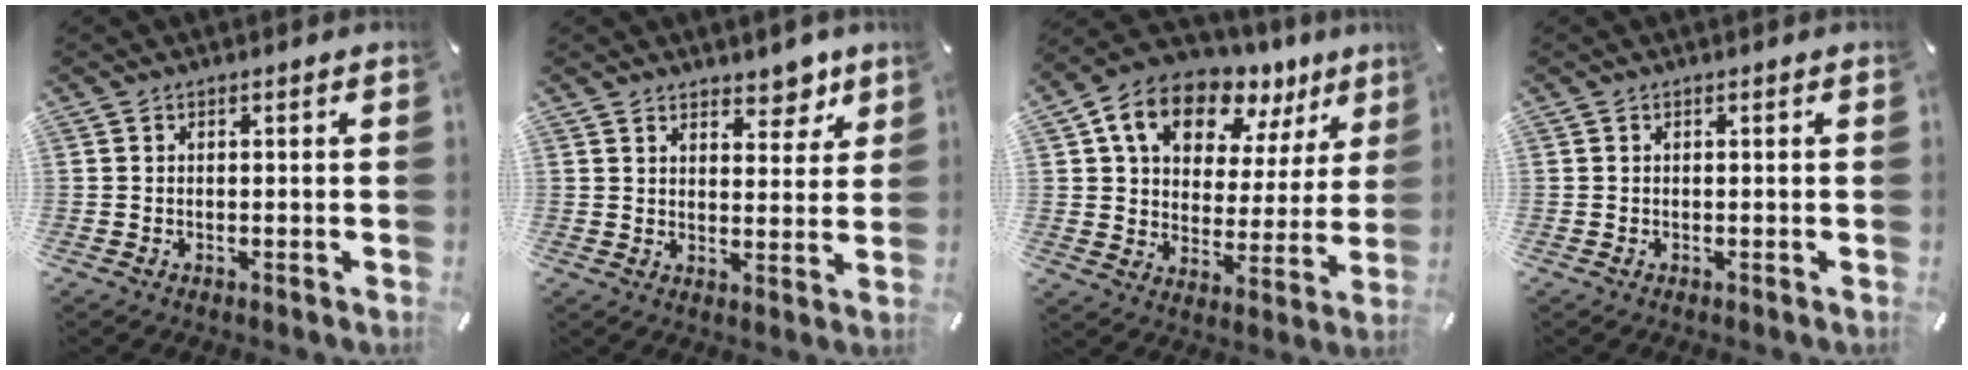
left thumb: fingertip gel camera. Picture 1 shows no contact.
{"total": 6.0, "force": [4.8, 3.3, 1.5], "torque": [0.002, -0.036, 0.080]}
{"total": 13.7, "force": [9.2, 8.6, 5.5], "torque": [-0.106, -0.061, 0.168]}
{"total": 0.0}